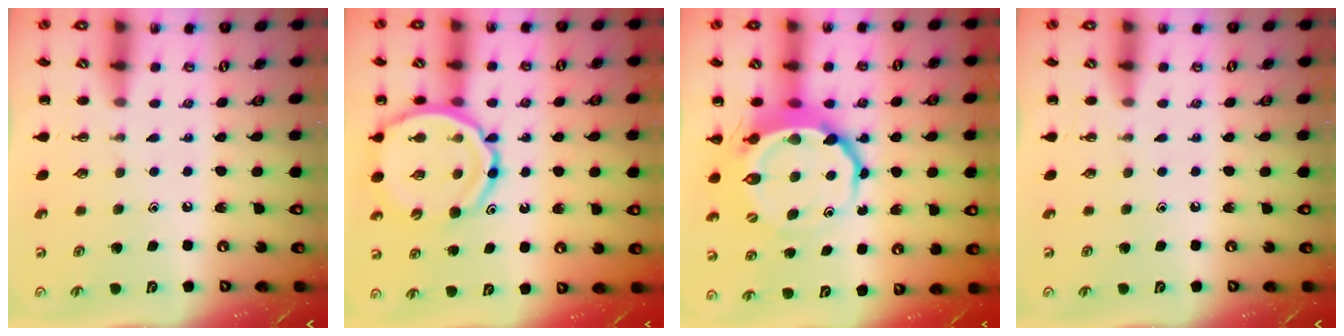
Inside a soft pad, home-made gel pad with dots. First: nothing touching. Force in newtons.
{"total": 14.4, "press": 14.0, "slide": 3.5}
{"total": 9.9, "press": 9.6, "slide": 2.3}
{"total": 0.0}